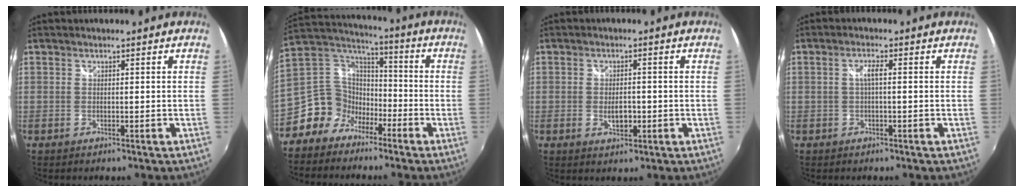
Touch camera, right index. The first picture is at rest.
{"total": 10.6, "force": [-6.3, 8.0, 3.0], "torque": [-0.085, 0.038, -0.124]}
{"total": 3.4, "force": [-0.7, 1.9, 2.7], "torque": [-0.046, -0.003, -0.011]}
{"total": 1.9, "force": [-0.1, 0.2, 1.9], "torque": [-0.037, 0.004, -0.004]}